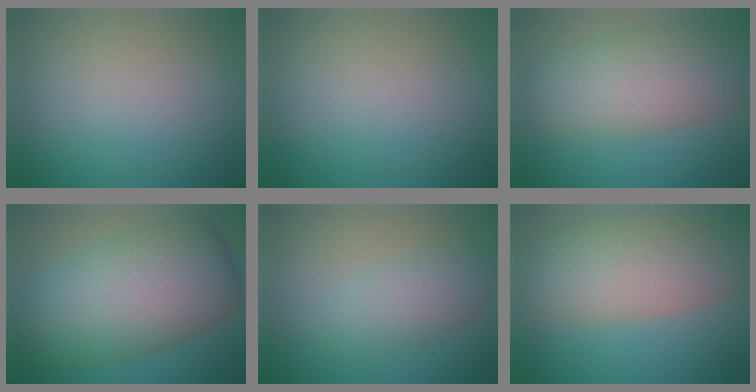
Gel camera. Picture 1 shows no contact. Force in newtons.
{"total": 0.0}
{"total": 7.2, "press": 7.2, "slide": 0.1}
{"total": 11.1, "press": 11.1, "slide": 0.6}
{"total": 3.2, "press": 3.2, "slide": 0.1}
{"total": 9.0, "press": 9.0, "slide": 0.6}